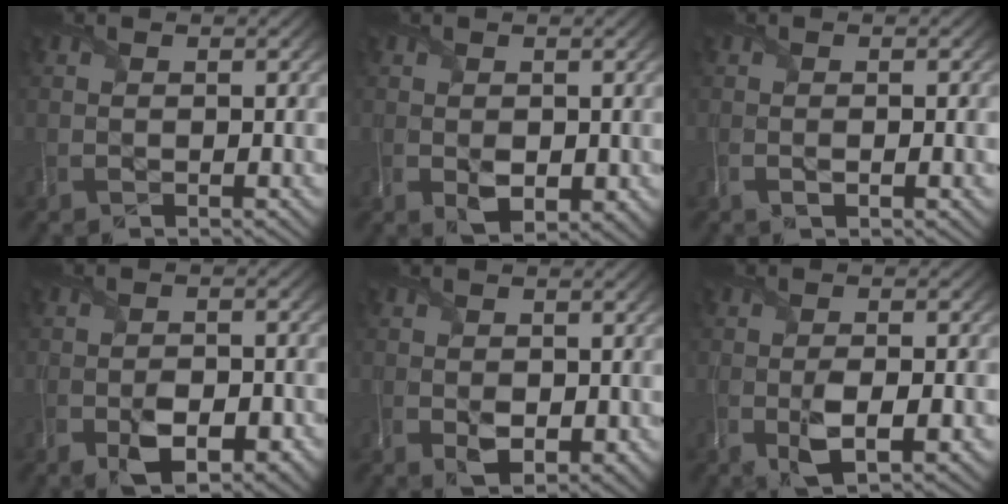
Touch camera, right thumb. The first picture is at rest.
{"total": 3.2, "force": [-0.1, 2.1, 2.4], "torque": [-0.053, -0.016, 0.003]}
{"total": 1.9, "force": [-0.5, 0.5, 1.8], "torque": [-0.033, -0.004, -0.009]}
{"total": 6.1, "force": [-2.8, 3.1, 4.4], "torque": [-0.078, -0.012, -0.045]}
{"total": 3.2, "force": [-0.3, 2.1, 2.4], "torque": [-0.054, -0.016, 0.000]}
{"total": 5.8, "force": [-1.7, 2.3, 5.1], "torque": [-0.098, -0.012, -0.025]}